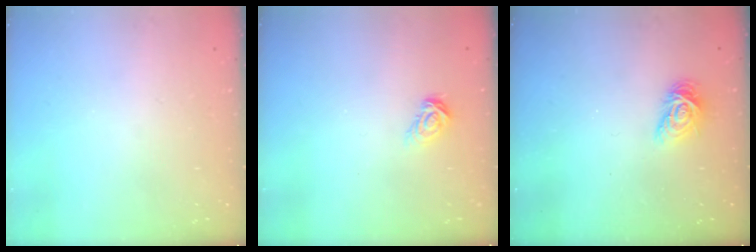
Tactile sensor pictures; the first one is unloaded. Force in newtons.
{"total": 5.1, "press": 5.1, "slide": 0.5}
{"total": 8.3, "press": 8.3, "slide": 0.3}